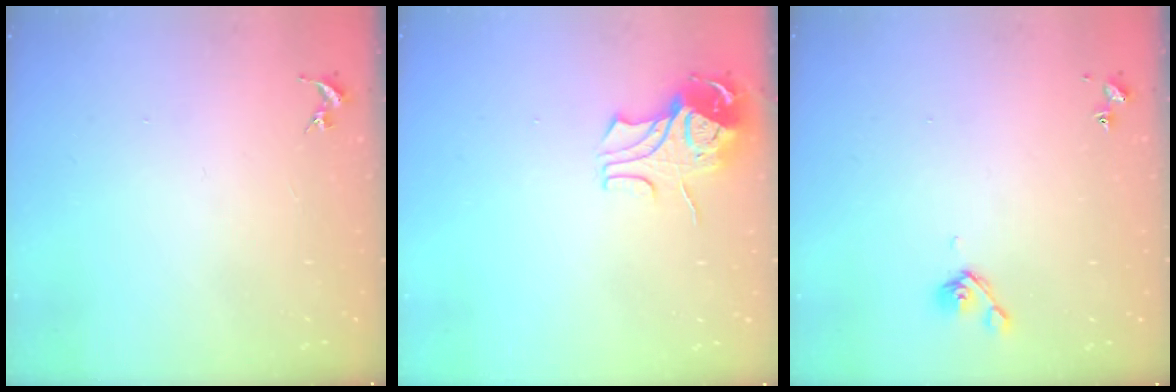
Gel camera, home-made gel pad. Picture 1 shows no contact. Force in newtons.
{"total": 9.5, "press": 9.4, "slide": 1.2}
{"total": 4.9, "press": 4.8, "slide": 0.9}